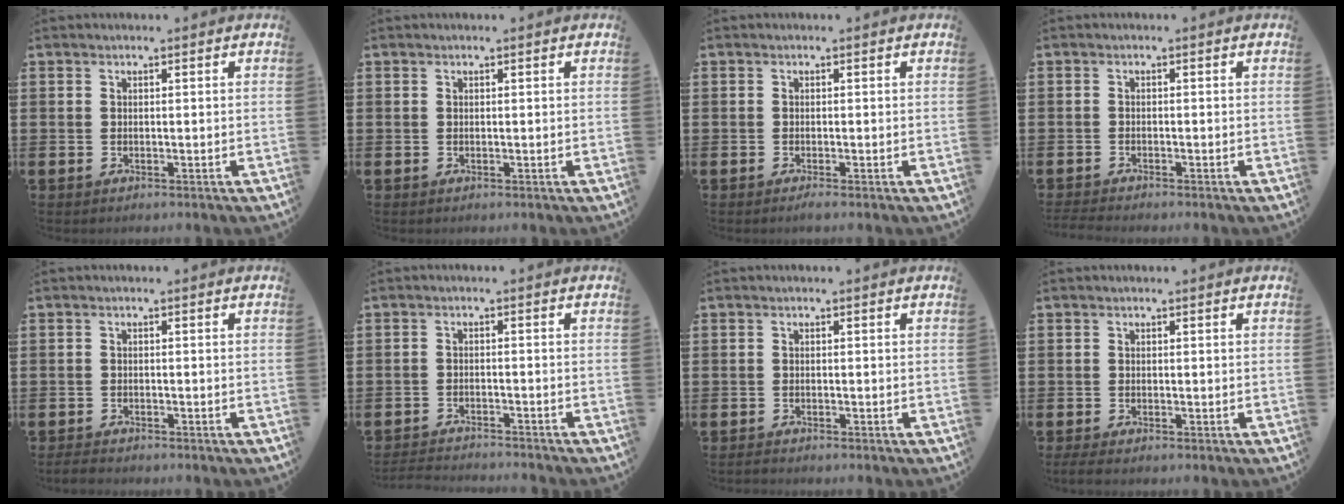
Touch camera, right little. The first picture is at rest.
{"total": 0.0}
{"total": 0.6, "force": [-0.3, 0.0, 0.4], "torque": [-0.007, -0.003, -0.006]}
{"total": 1.0, "force": [-1.0, 0.0, 0.2], "torque": [-0.005, -0.001, -0.020]}
{"total": 1.0, "force": [-0.9, 0.2, 0.3], "torque": [-0.009, 0.001, -0.020]}
{"total": 2.1, "force": [-2.1, -0.2, 0.0], "torque": [-0.003, 0.002, -0.045]}
{"total": 0.5, "force": [-0.5, 0.0, 0.1], "torque": [-0.002, -0.001, -0.011]}
{"total": 0.8, "force": [-0.5, 0.1, 0.7], "torque": [-0.011, -0.002, -0.009]}